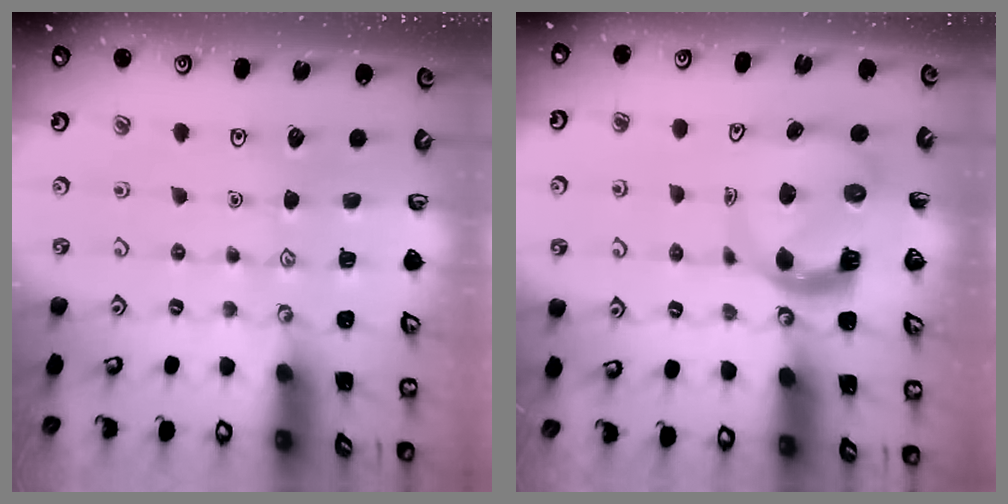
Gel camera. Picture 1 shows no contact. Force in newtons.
{"total": 6.8, "press": 6.7, "slide": 1.0}